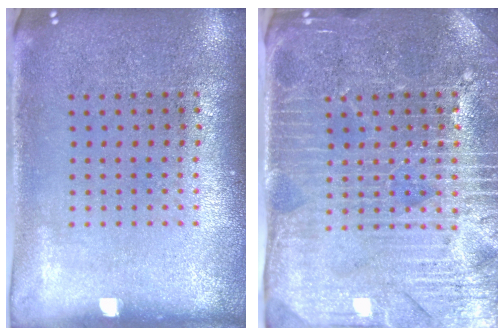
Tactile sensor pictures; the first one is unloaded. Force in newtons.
{"total": 4.4, "press": 4.1, "slide": 1.6}